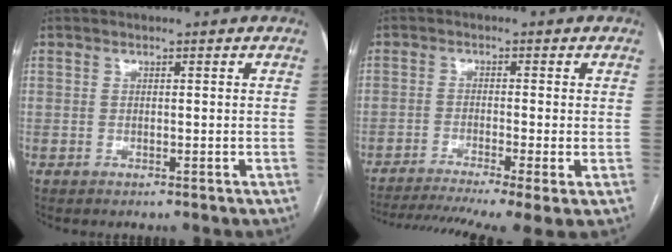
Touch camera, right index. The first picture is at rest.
{"total": 13.4, "force": [-9.5, 0.8, 9.5], "torque": [-0.148, -0.018, -0.148]}